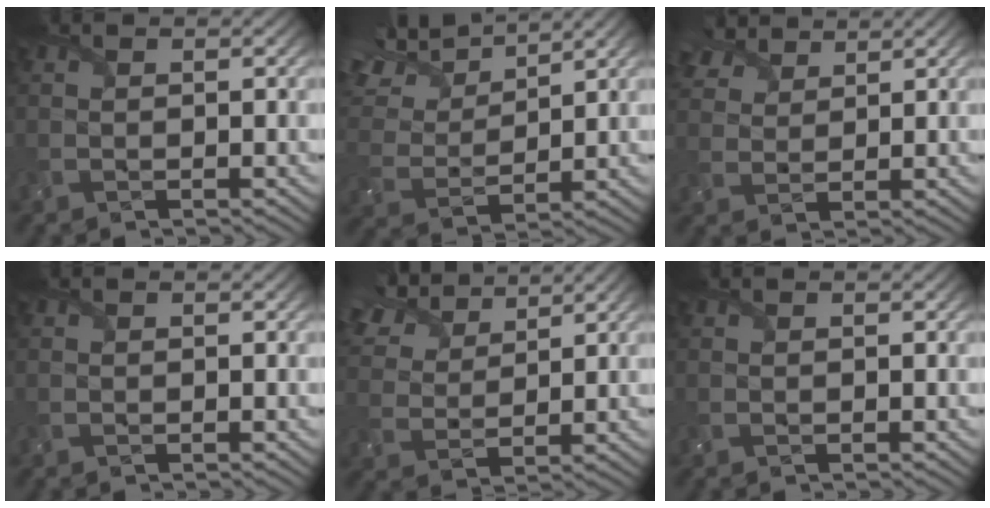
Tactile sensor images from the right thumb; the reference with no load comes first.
{"total": 12.7, "force": [9.5, 4.4, 7.2], "torque": [-0.202, 0.038, 0.154]}
{"total": 5.4, "force": [4.2, 2.5, 2.1], "torque": [-0.058, 0.018, 0.085]}
{"total": 0.0}
{"total": 9.1, "force": [6.9, 3.8, 4.6], "torque": [-0.128, 0.029, 0.131]}
{"total": 0.0}